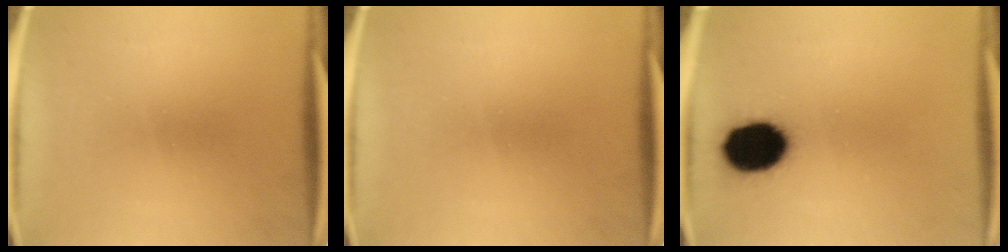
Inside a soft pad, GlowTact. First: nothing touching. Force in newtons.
{"total": 0.0}
{"total": 14.8}